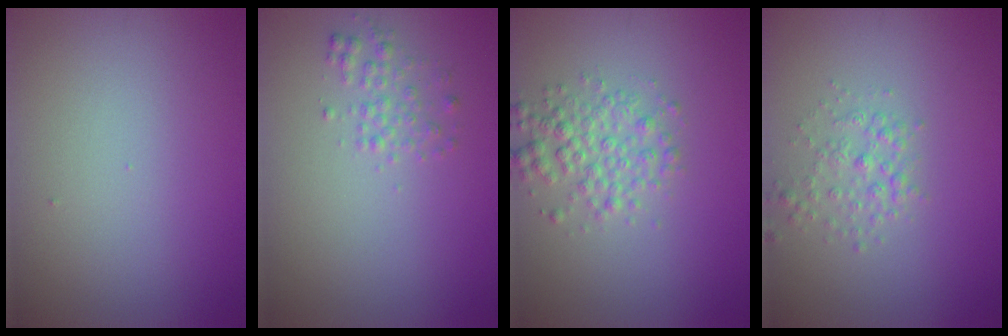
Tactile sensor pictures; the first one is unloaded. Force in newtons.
{"total": 1.5, "press": 1.5, "slide": 0.1}
{"total": 2.9, "press": 2.9, "slide": 0.0}
{"total": 1.9, "press": 1.9, "slide": 0.1}